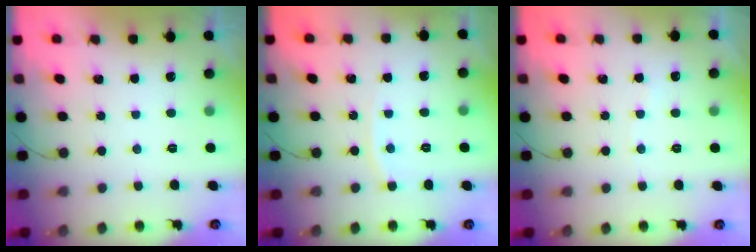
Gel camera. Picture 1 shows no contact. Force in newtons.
{"total": 3.7, "press": 3.7, "slide": 0.5}
{"total": 2.4, "press": 2.3, "slide": 0.3}